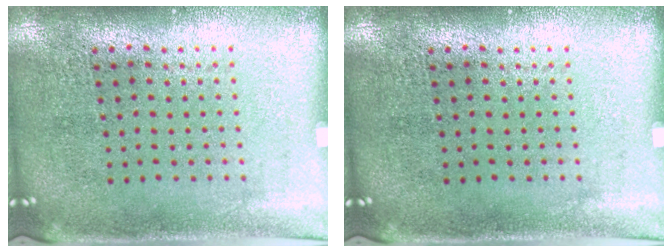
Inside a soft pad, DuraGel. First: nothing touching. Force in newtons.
{"total": 0.0}